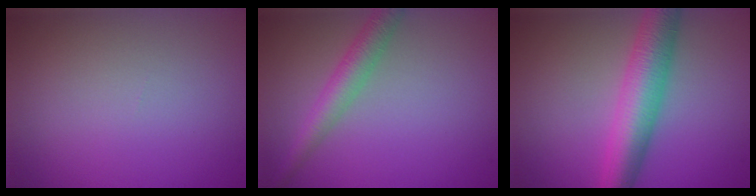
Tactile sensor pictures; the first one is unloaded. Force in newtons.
{"total": 3.1, "press": 3.1, "slide": 0.1}
{"total": 6.3, "press": 6.3, "slide": 0.1}